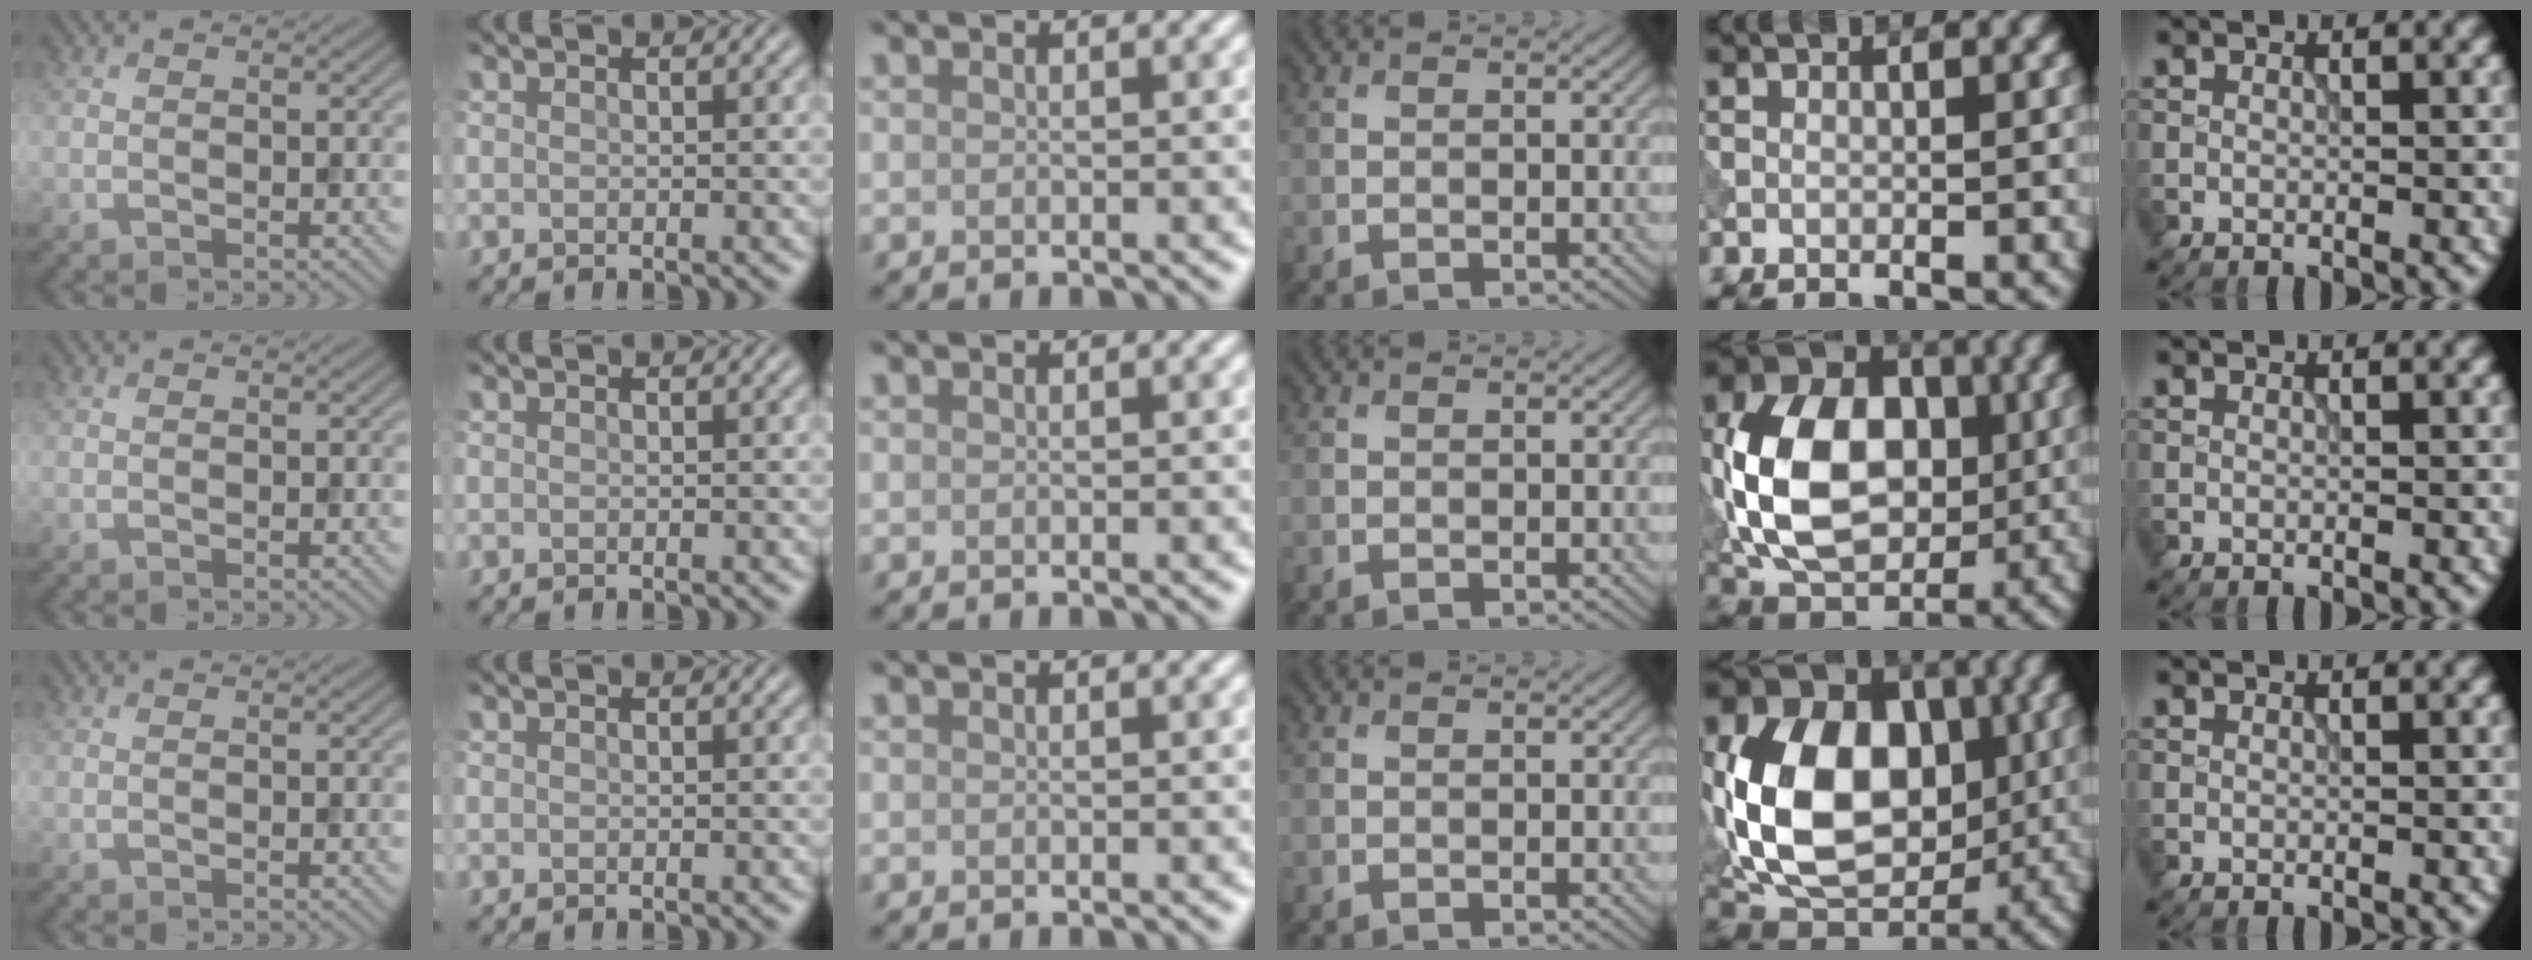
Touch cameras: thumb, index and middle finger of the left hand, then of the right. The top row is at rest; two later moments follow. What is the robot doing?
{"motion": "press", "object": "tv remote"}